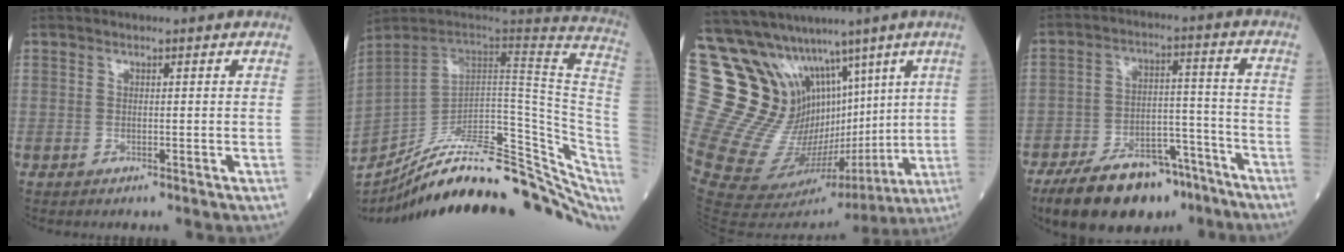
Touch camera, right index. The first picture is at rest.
{"total": 33.8, "force": [-23.7, 10.7, 21.6], "torque": [-0.284, -0.014, -0.341]}
{"total": 26.7, "force": [13.0, 17.6, 15.3], "torque": [-0.308, 0.074, 0.251]}
{"total": 18.1, "force": [-13.6, 7.5, 9.1], "torque": [-0.155, 0.022, -0.221]}